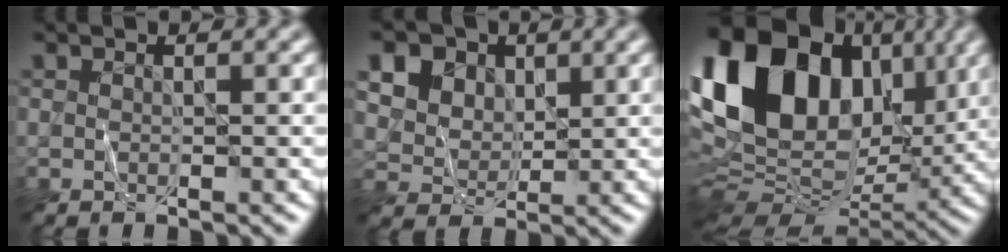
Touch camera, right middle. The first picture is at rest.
{"total": 13.9, "force": [6.9, 10.1, 6.6], "torque": [-0.164, 0.036, 0.120]}
{"total": 19.5, "force": [5.7, 13.3, 13.0], "torque": [-0.266, 0.030, 0.098]}